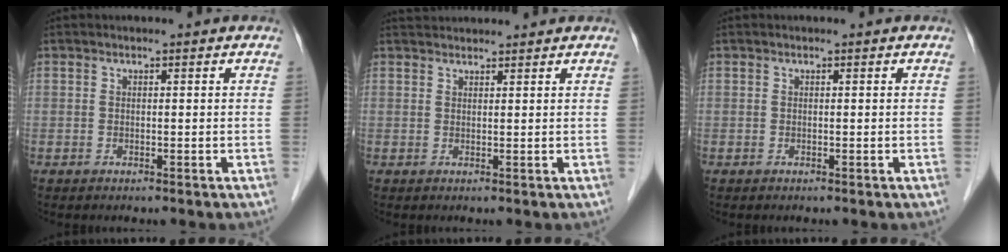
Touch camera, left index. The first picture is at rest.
{"total": 4.5, "force": [4.4, 0.5, 0.8], "torque": [-0.013, 0.038, 0.067]}
{"total": 0.0}